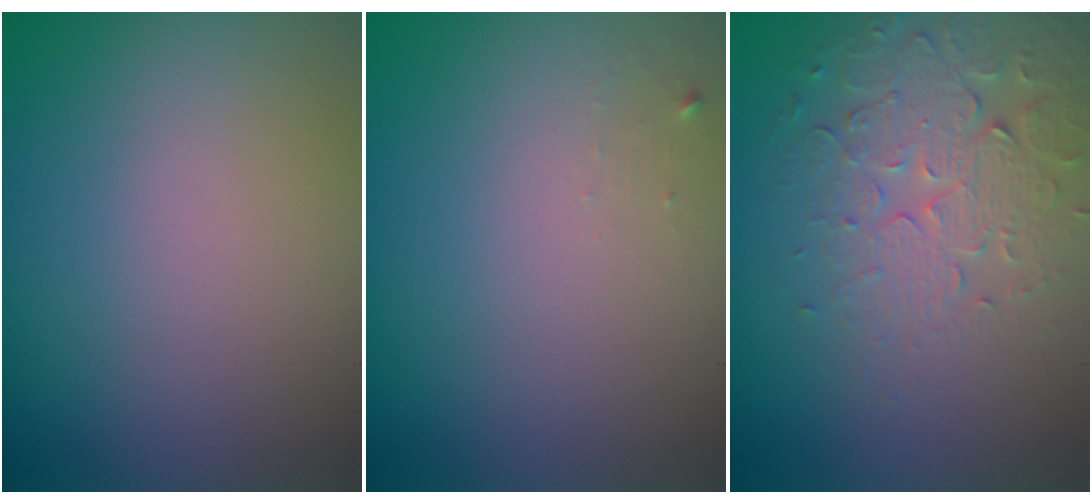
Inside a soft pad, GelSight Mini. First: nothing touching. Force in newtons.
{"total": 0.6, "press": 0.6, "slide": 0.1}
{"total": 4.2, "press": 3.9, "slide": 1.5}